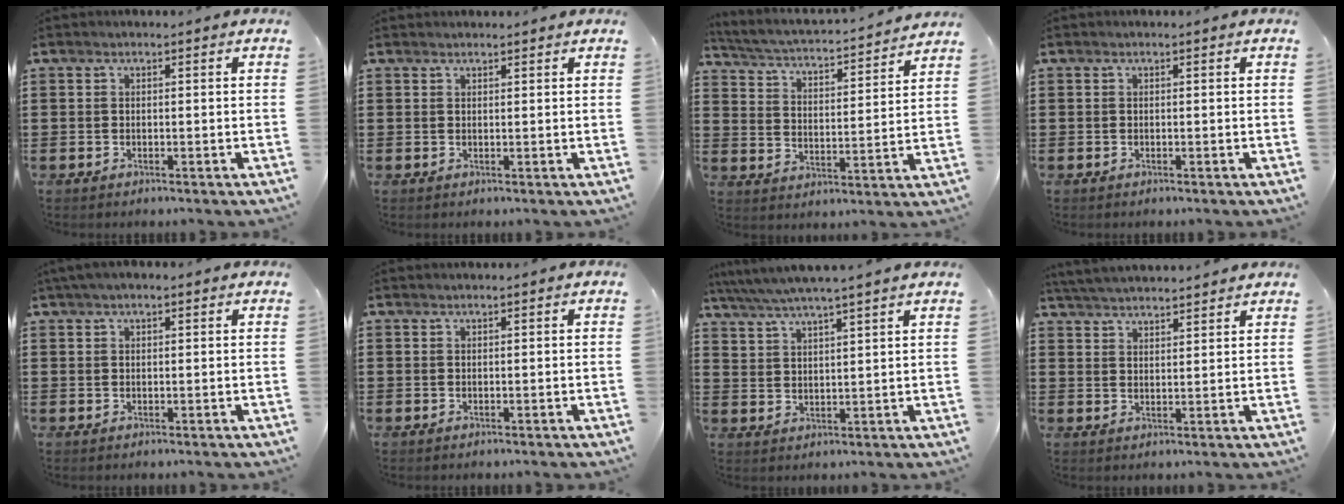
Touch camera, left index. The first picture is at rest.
{"total": 1.0, "force": [1.0, 0.1, 0.1], "torque": [-0.002, 0.000, 0.020]}
{"total": 2.8, "force": [2.6, 0.0, 1.0], "torque": [-0.038, -0.027, 0.033]}
{"total": 0.0}
{"total": 2.0, "force": [1.4, 0.6, 1.2], "torque": [-0.025, 0.006, 0.025]}
{"total": 0.5, "force": [0.5, 0.0, 0.1], "torque": [-0.004, -0.001, 0.011]}
{"total": 5.0, "force": [4.8, -0.3, 1.5], "torque": [-0.046, -0.019, 0.084]}
{"total": 3.9, "force": [3.9, -0.2, 0.3], "torque": [-0.020, -0.015, 0.070]}